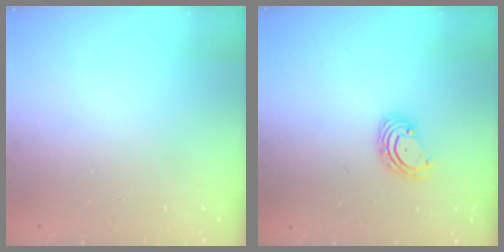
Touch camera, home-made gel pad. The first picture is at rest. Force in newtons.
{"total": 3.3, "press": 3.3, "slide": 0.5}